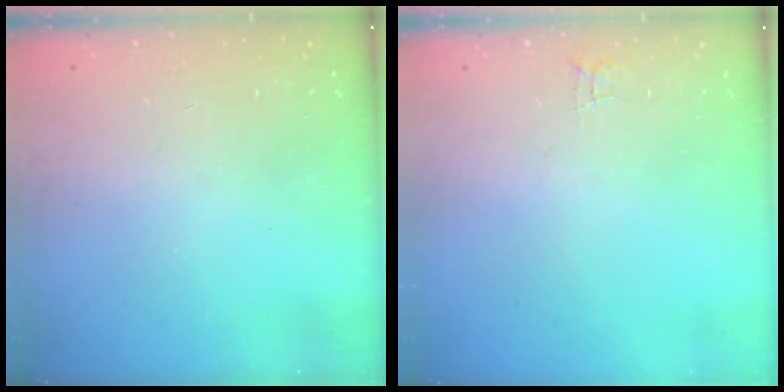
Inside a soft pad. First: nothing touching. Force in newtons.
{"total": 2.9, "press": 2.9, "slide": 0.2}